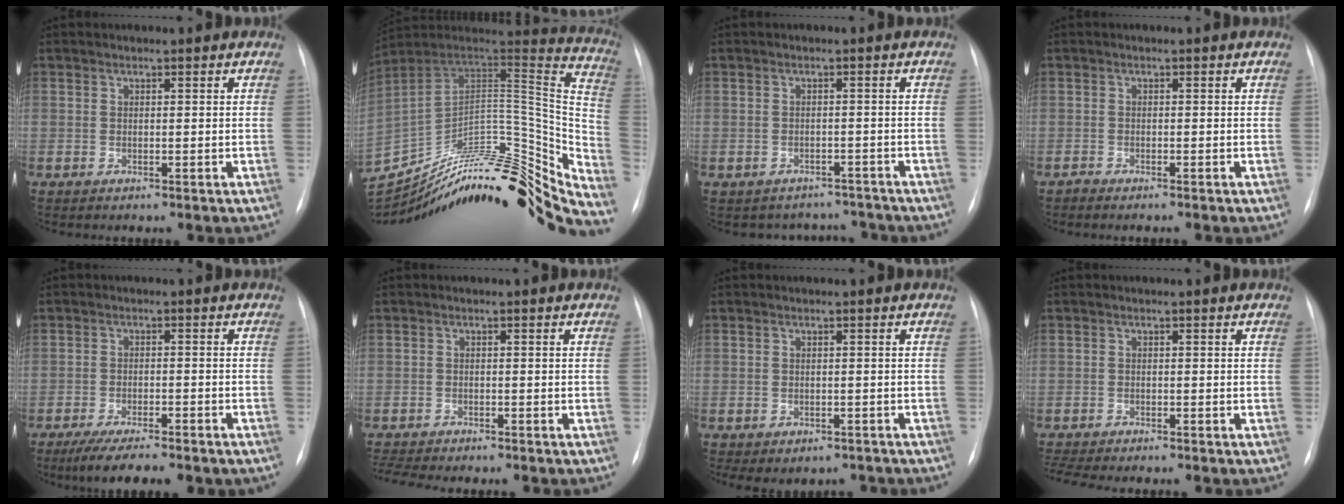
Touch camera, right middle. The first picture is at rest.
{"total": 35.7, "force": [-31.3, 5.2, 16.3], "torque": [-0.173, -0.007, -0.440]}
{"total": 5.6, "force": [-5.0, 2.5, -0.8], "torque": [0.018, 0.028, -0.058]}
{"total": 1.0, "force": [-1.0, -0.1, 0.3], "torque": [-0.008, -0.001, -0.018]}
{"total": 8.3, "force": [-6.6, 1.3, 4.8], "torque": [-0.074, -0.017, -0.100]}
{"total": 6.4, "force": [-5.8, 0.6, 2.5], "torque": [-0.038, -0.007, -0.089]}
{"total": 5.2, "force": [-4.0, 3.1, 1.3], "torque": [-0.010, 0.018, -0.047]}
{"total": 5.9, "force": [-5.2, 0.3, 2.6], "torque": [-0.041, -0.007, -0.083]}